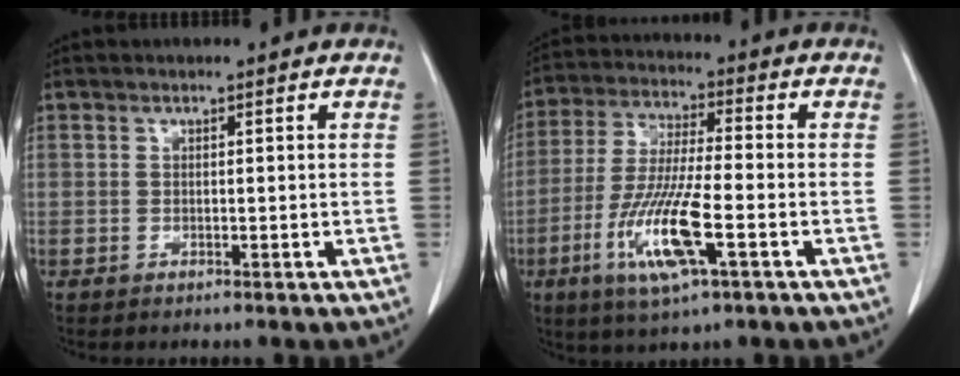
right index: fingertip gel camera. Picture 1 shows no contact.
{"total": 12.6, "force": [-4.6, 1.4, 11.6], "torque": [-0.236, -0.019, -0.084]}